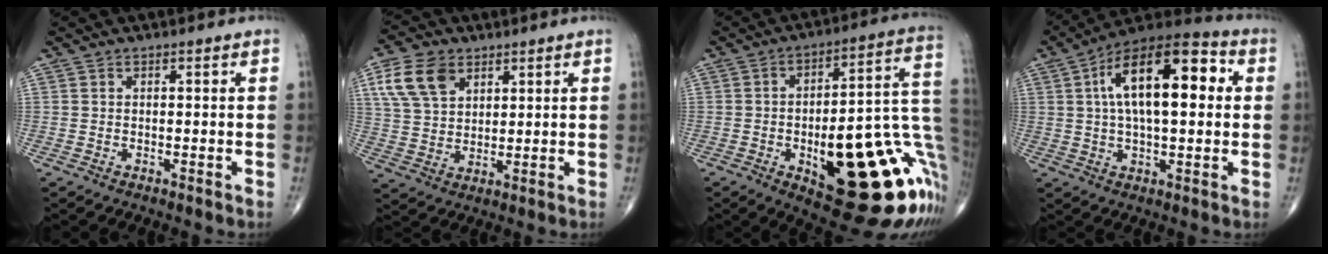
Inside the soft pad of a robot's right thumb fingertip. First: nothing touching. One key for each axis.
{"total": 10.3, "fx": 4.8, "fy": 6.7, "fz": 6.2, "tx": -0.105, "ty": -0.009, "tz": 0.096}
{"total": 29.5, "fx": -8.0, "fy": 10.2, "fz": 26.5, "tx": -0.282, "ty": 0.029, "tz": -0.091}
{"total": 19.6, "fx": 3.8, "fy": 8.7, "fz": 17.2, "tx": -0.262, "ty": 0.024, "tz": 0.052}